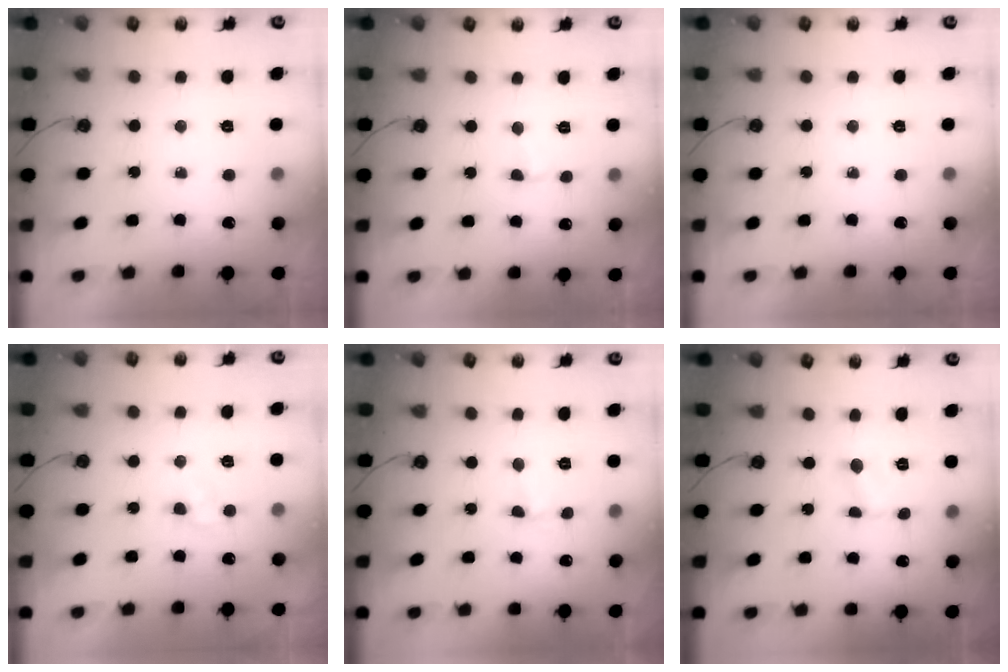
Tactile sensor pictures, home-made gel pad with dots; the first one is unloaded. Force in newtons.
{"total": 2.4, "press": 2.4, "slide": 0.5}
{"total": 0.0}
{"total": 4.1, "press": 4.1, "slide": 0.6}
{"total": 2.8, "press": 1.1, "slide": 2.5}
{"total": 0.9, "press": 0.9, "slide": 0.3}